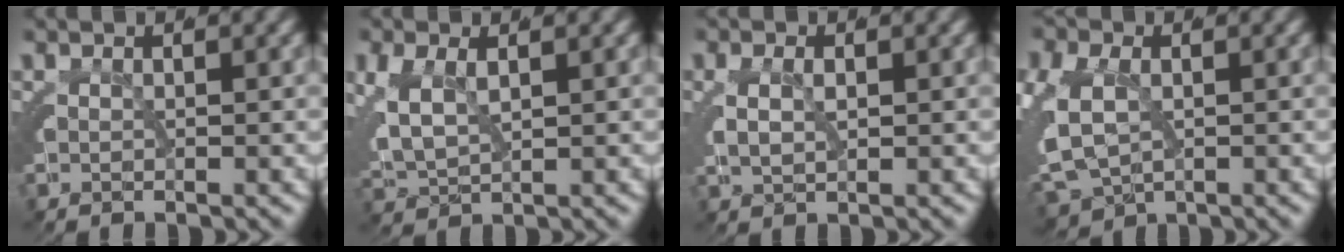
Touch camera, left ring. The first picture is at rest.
{"total": 5.5, "force": [0.0, 4.6, 3.0], "torque": [-0.087, -0.018, 0.006]}
{"total": 1.8, "force": [-0.1, 1.6, 0.8], "torque": [-0.026, -0.007, 0.002]}
{"total": 9.3, "force": [-2.1, 8.1, 4.1], "torque": [-0.117, -0.038, -0.027]}